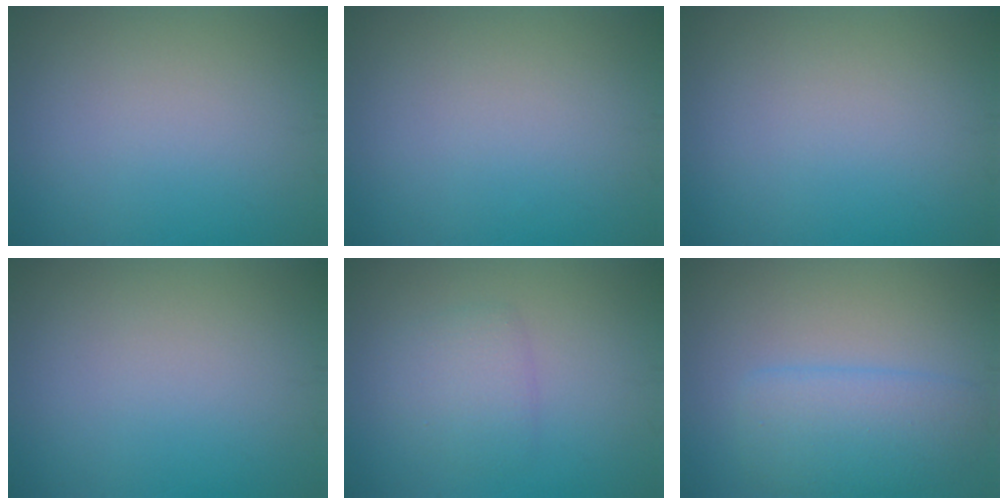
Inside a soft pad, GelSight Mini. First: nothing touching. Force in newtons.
{"total": 0.0}
{"total": 0.0}
{"total": 0.0}
{"total": 2.4, "press": 2.4, "slide": 0.1}
{"total": 4.5, "press": 4.5, "slide": 0.2}